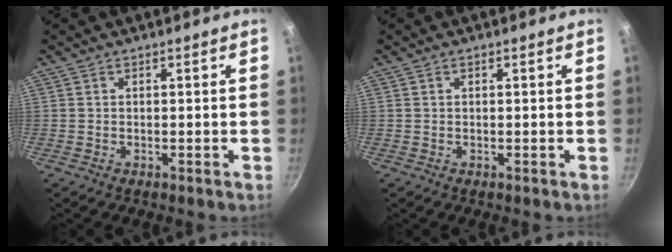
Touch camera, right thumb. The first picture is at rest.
{"total": 0.6, "force": [0.3, 0.3, 0.4], "torque": [-0.006, 0.002, 0.005]}